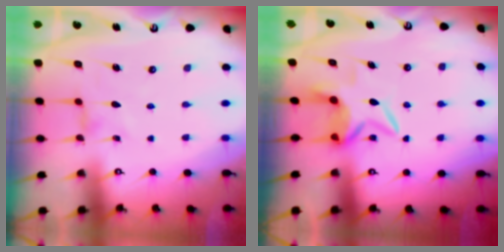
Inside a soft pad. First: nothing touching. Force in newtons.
{"total": 7.0, "press": 7.0, "slide": 1.0}